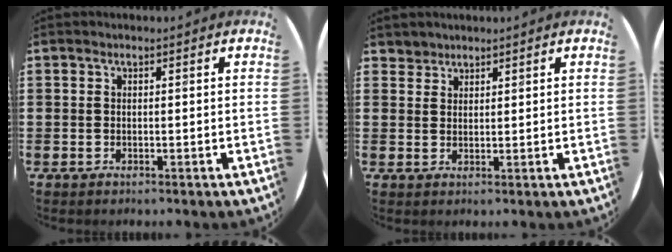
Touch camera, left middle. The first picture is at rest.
{"total": 2.0, "force": [1.8, 0.8, -0.3], "torque": [0.003, 0.003, 0.036]}